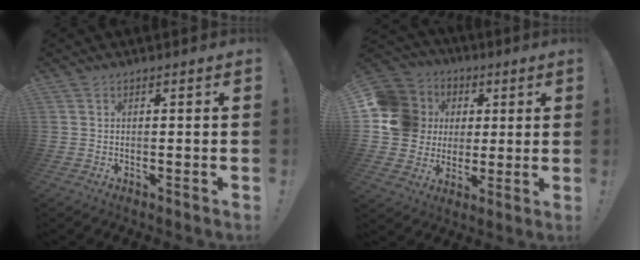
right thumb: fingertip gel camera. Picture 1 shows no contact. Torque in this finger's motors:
{"motor_torque": [0.79, 1.69, 0.64, 0.06, 0.01]}